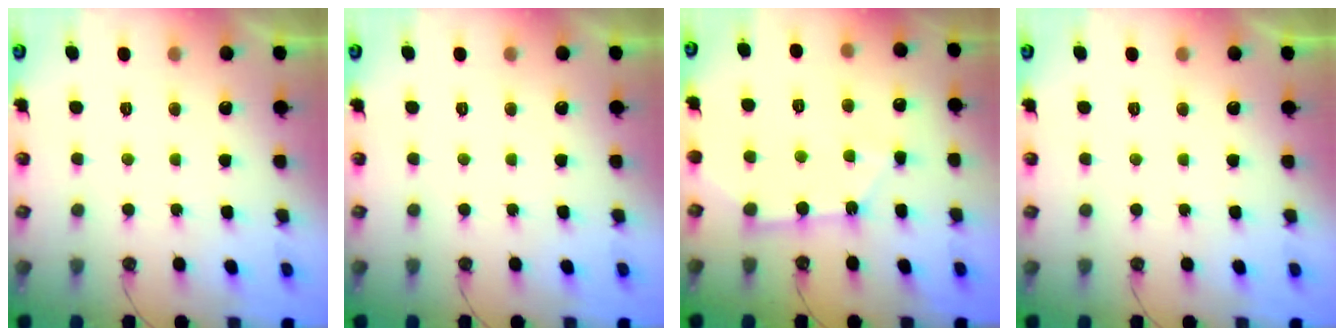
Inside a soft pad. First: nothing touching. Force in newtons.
{"total": 0.0}
{"total": 8.1, "press": 8.1, "slide": 0.8}
{"total": 0.0}